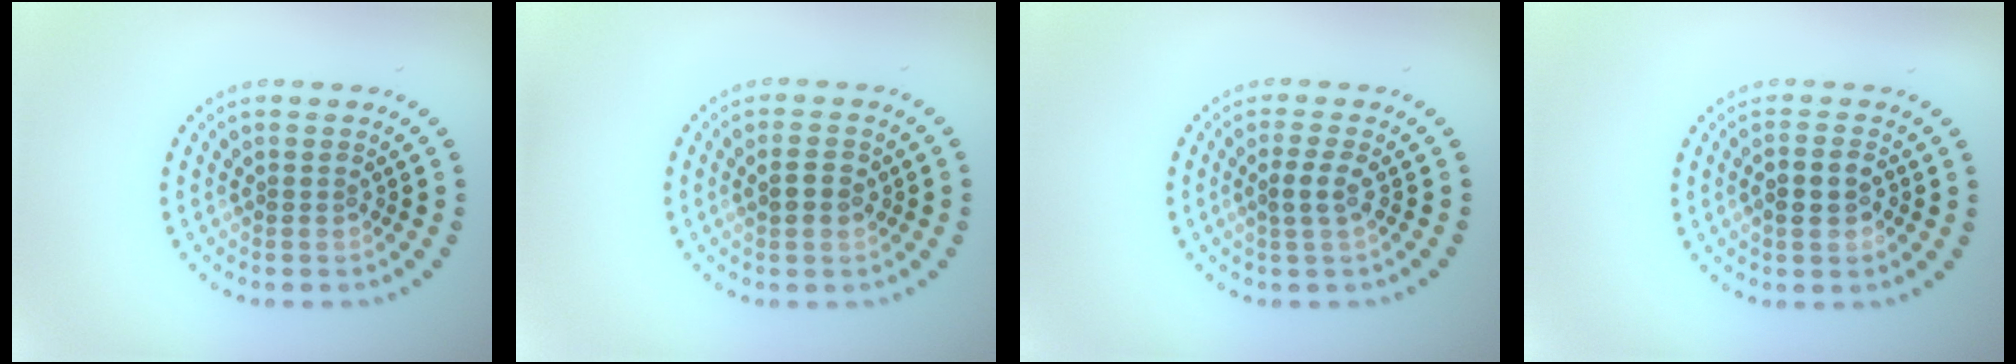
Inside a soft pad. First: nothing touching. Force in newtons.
{"total": 2.2, "press": 2.2, "slide": 0.1}
{"total": 1.8, "press": 1.7, "slide": 0.7}
{"total": 2.6, "press": 2.5, "slide": 0.7}